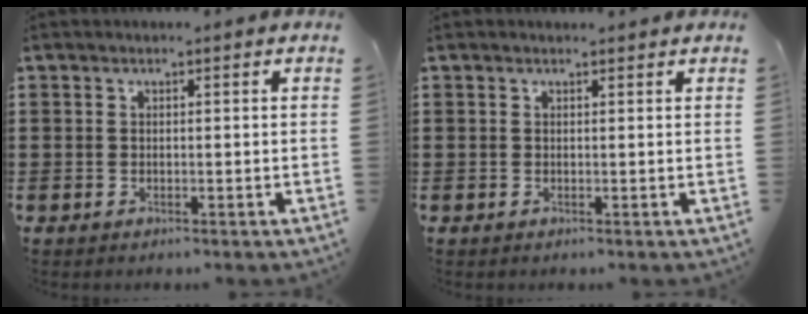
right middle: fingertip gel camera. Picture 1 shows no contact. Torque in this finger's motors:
{"motor_torque": [-0.03, -0.03, 0.00, -0.01]}